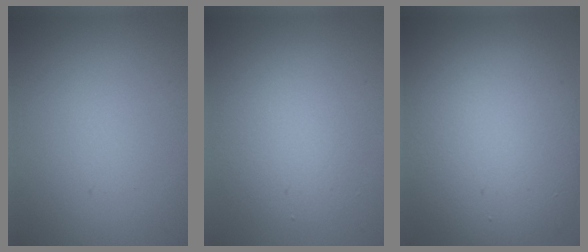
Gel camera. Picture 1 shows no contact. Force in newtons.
{"total": 4.2, "press": 4.2, "slide": 0.0}
{"total": 11.6, "press": 11.5, "slide": 1.0}